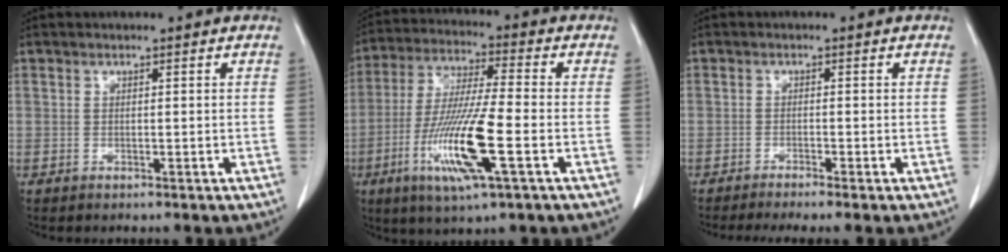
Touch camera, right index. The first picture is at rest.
{"total": 14.3, "force": [-4.6, 0.7, 13.5], "torque": [-0.275, -0.021, -0.088]}
{"total": 4.3, "force": [-3.5, -0.5, 2.3], "torque": [-0.030, -0.006, -0.056]}